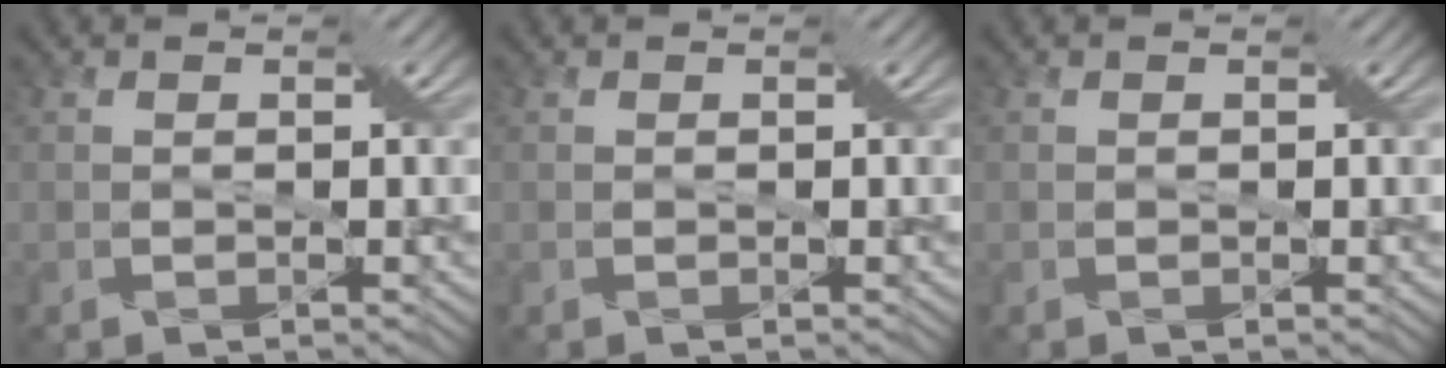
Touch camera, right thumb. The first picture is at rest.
{"total": 0.0}
{"total": 0.0}